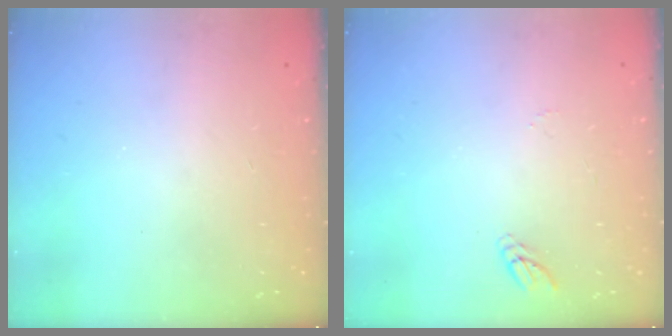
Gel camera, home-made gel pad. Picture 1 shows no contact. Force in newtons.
{"total": 5.9, "press": 5.8, "slide": 0.5}